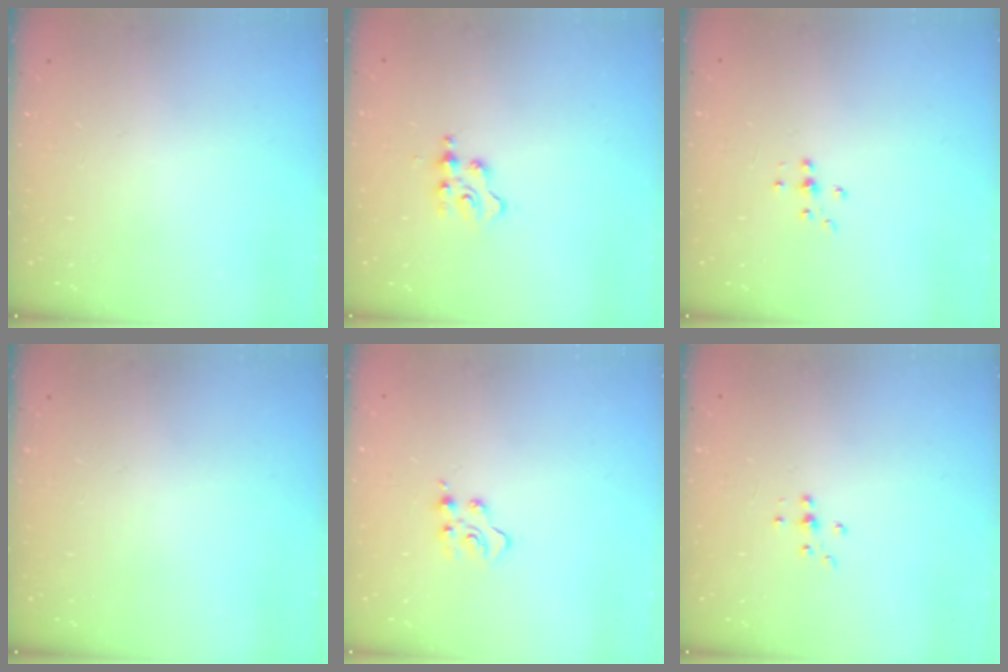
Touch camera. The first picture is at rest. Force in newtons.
{"total": 2.2, "press": 2.1, "slide": 0.3}
{"total": 4.5, "press": 4.4, "slide": 0.9}
{"total": 0.0}
{"total": 4.2, "press": 4.2, "slide": 0.4}
{"total": 4.5, "press": 4.4, "slide": 0.9}